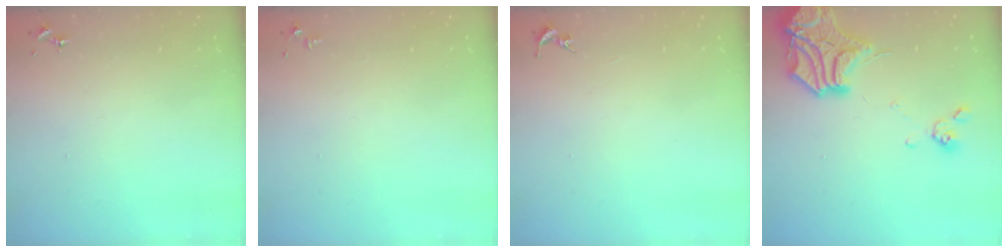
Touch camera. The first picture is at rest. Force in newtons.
{"total": 2.8, "press": 2.8, "slide": 0.4}
{"total": 0.0}
{"total": 19.9, "press": 19.8, "slide": 2.6}